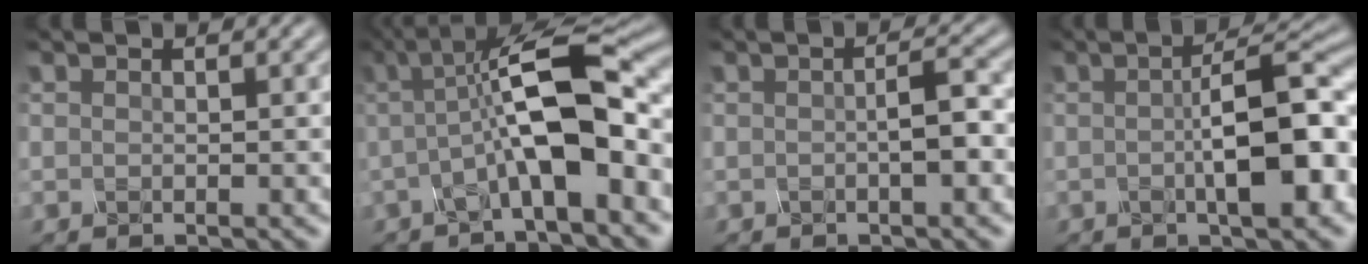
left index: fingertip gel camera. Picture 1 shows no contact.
{"total": 8.9, "force": [-0.5, 2.2, 8.6], "torque": [-0.135, 0.017, -0.019]}
{"total": 2.3, "force": [-0.4, 0.3, 2.2], "torque": [-0.039, 0.005, -0.009]}
{"total": 7.7, "force": [-0.7, 1.9, 7.5], "torque": [-0.105, 0.007, -0.014]}